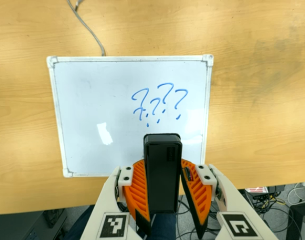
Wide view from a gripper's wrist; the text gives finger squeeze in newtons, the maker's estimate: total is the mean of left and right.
{"total": 5.6, "left": 5.0, "right": 6.3}